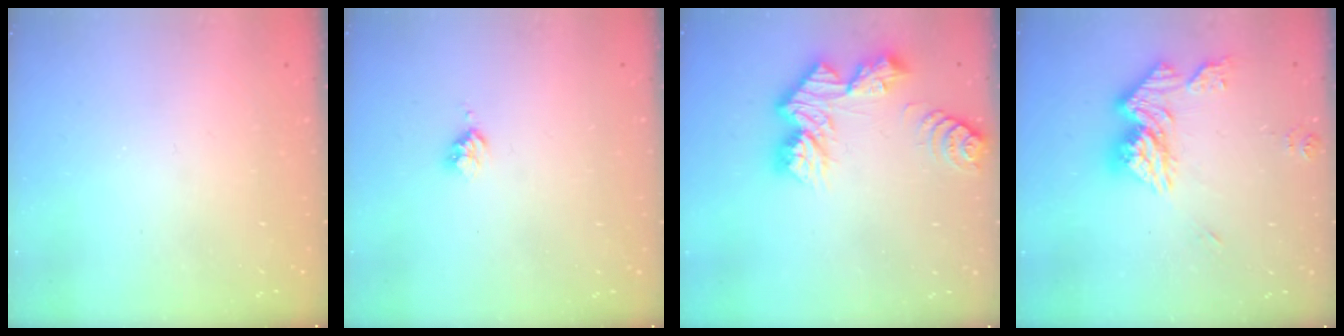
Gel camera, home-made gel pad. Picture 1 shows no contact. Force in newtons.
{"total": 2.5, "press": 2.5, "slide": 0.3}
{"total": 12.8, "press": 12.7, "slide": 1.1}
{"total": 14.8, "press": 14.7, "slide": 1.6}